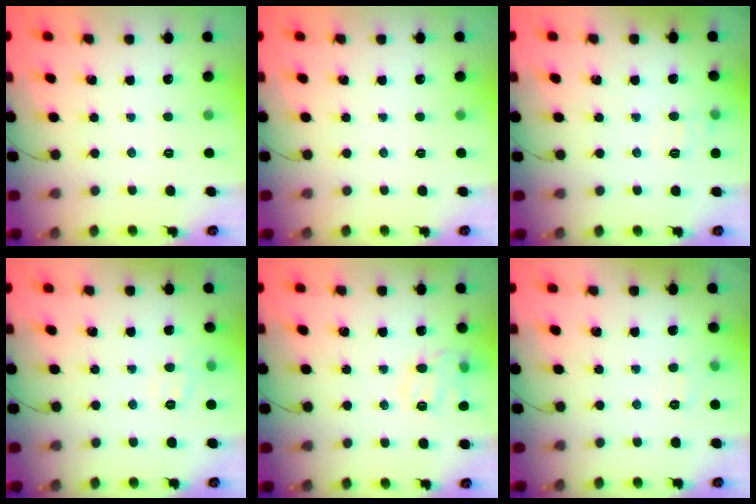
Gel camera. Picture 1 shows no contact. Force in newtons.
{"total": 0.0}
{"total": 7.7, "press": 7.4, "slide": 1.8}
{"total": 6.7, "press": 6.7, "slide": 1.0}
{"total": 12.3, "press": 12.2, "slide": 1.5}
{"total": 2.7, "press": 2.2, "slide": 1.6}